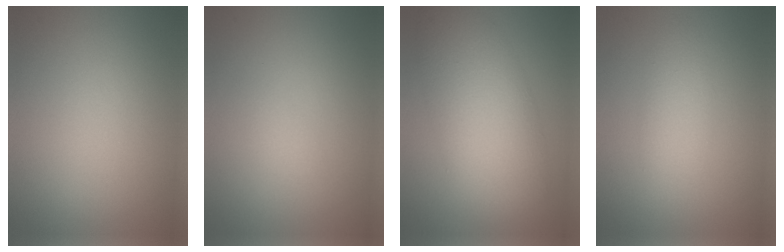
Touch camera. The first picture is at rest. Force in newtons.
{"total": 0.9, "press": 0.9, "slide": 0.0}
{"total": 8.2, "press": 8.2, "slide": 0.2}
{"total": 2.3, "press": 2.3, "slide": 0.1}